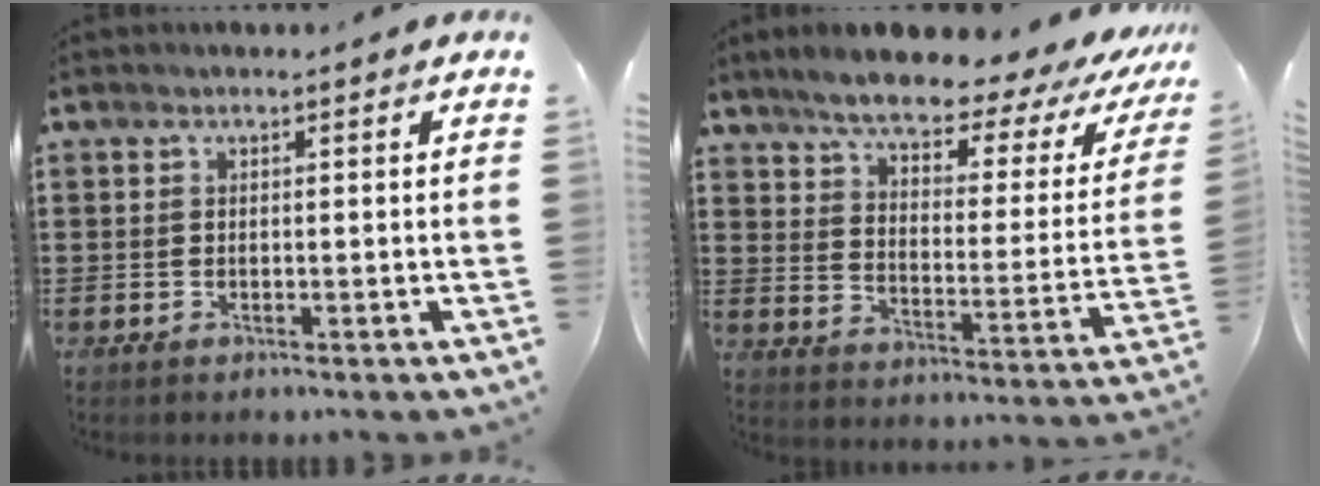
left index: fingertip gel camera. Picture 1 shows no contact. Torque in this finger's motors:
{"motor_torque": [2.14, 0.00, 0.39, 0.21]}